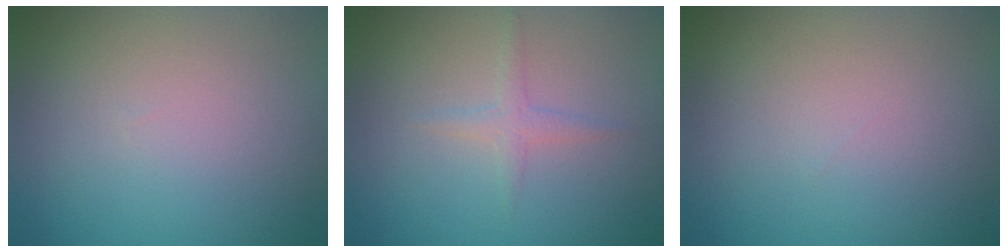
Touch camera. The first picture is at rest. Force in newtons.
{"total": 1.3, "press": 1.3, "slide": 0.0}
{"total": 0.0}